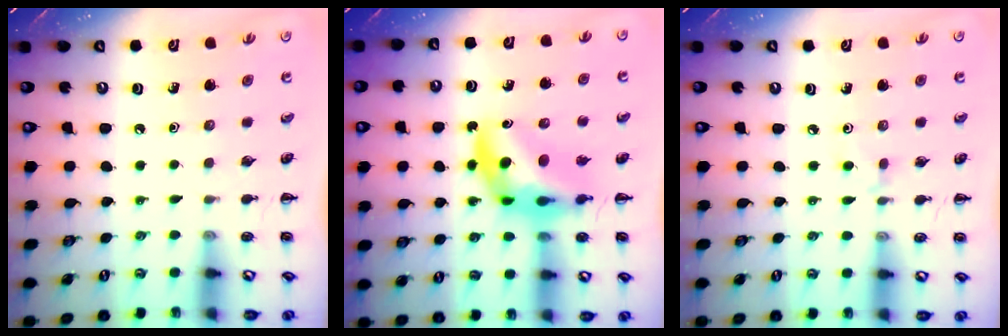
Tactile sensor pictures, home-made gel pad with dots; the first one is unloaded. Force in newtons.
{"total": 9.7, "press": 9.2, "slide": 3.1}
{"total": 2.8, "press": 2.6, "slide": 1.1}